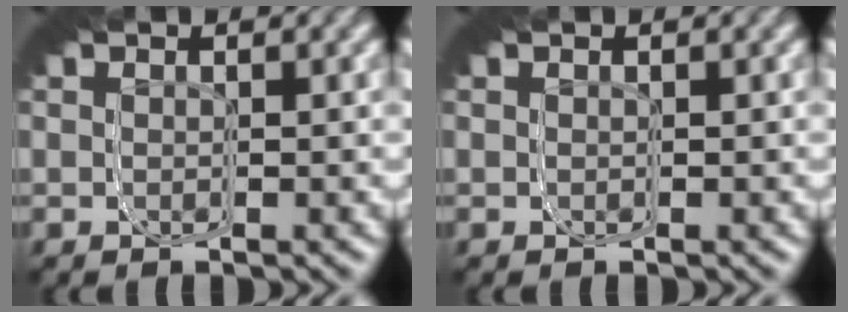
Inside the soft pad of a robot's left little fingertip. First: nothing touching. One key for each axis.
{"total": 0.0}